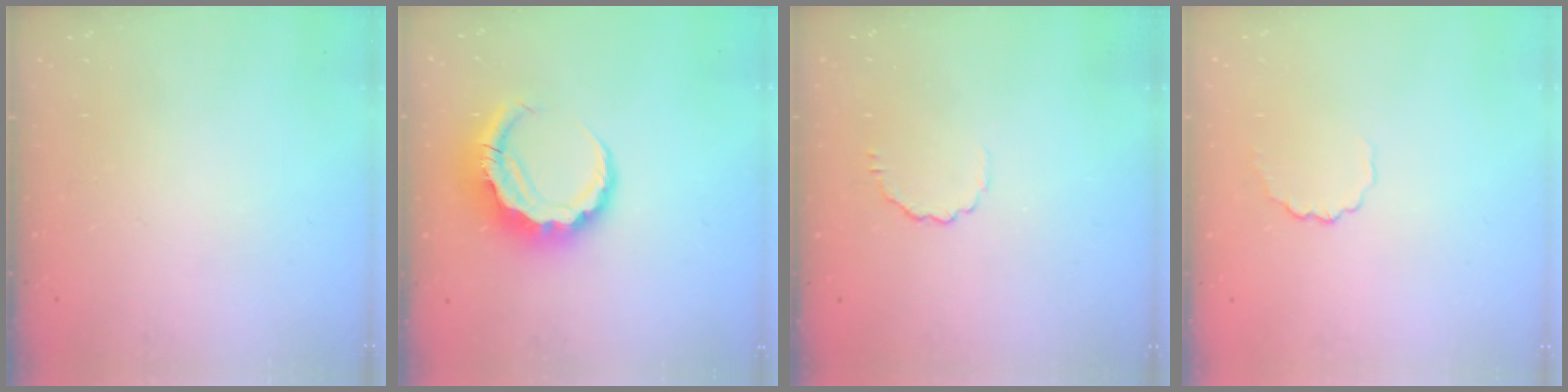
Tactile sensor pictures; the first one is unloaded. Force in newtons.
{"total": 8.6, "press": 8.5, "slide": 1.5}
{"total": 3.6, "press": 3.4, "slide": 1.1}
{"total": 4.2, "press": 3.9, "slide": 1.4}